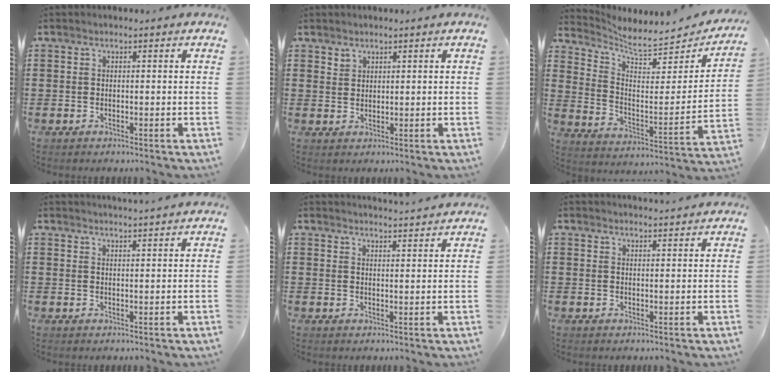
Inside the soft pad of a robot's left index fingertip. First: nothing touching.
{"total": 1.6, "force": [1.4, 0.8, 0.0], "torque": [-0.003, 0.000, 0.029]}
{"total": 5.6, "force": [5.1, 1.0, 2.0], "torque": [-0.068, -0.042, 0.082]}
{"total": 2.2, "force": [2.1, -0.5, 0.1], "torque": [-0.006, -0.006, 0.041]}
{"total": 2.8, "force": [2.7, -0.5, 0.0], "torque": [-0.008, -0.014, 0.051]}
{"total": 2.0, "force": [2.0, -0.2, 0.1], "torque": [-0.006, -0.003, 0.040]}